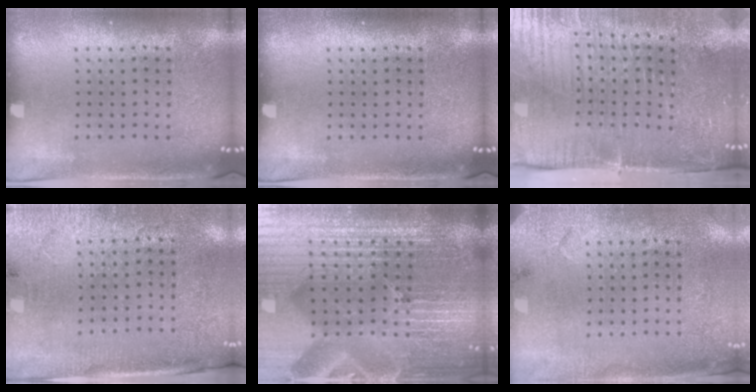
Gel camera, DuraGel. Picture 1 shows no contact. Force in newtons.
{"total": 0.0}
{"total": 5.3, "press": 4.4, "slide": 2.9}
{"total": 2.7, "press": 2.3, "slide": 1.5}
{"total": 7.3, "press": 6.4, "slide": 3.5}
{"total": 2.7, "press": 2.2, "slide": 1.6}